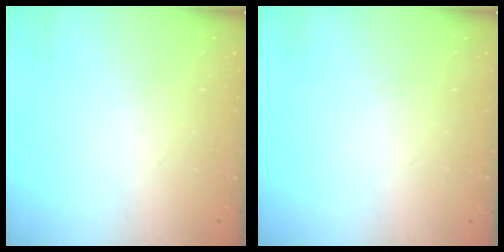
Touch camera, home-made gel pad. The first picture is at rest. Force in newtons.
{"total": 0.0}